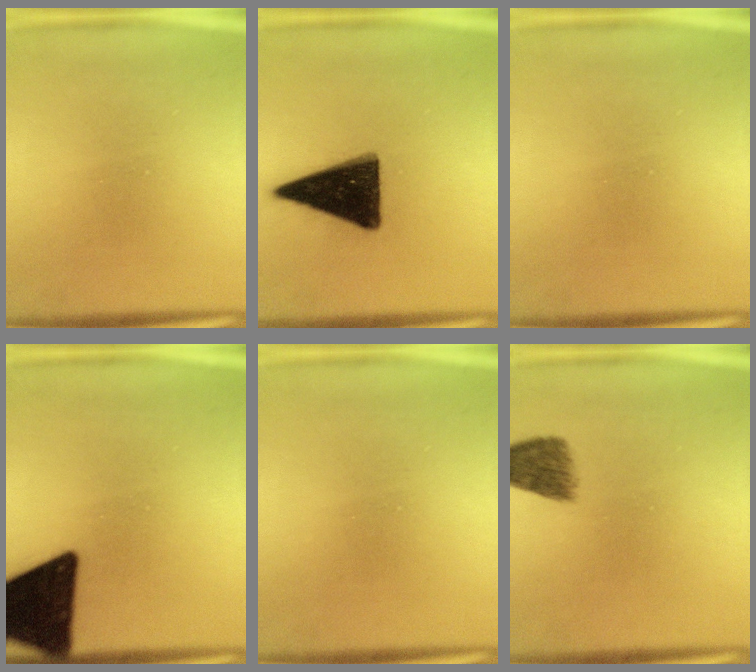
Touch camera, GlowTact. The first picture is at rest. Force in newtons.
{"total": 15.9}
{"total": 0.0}
{"total": 17.3}
{"total": 0.0}
{"total": 4.2}